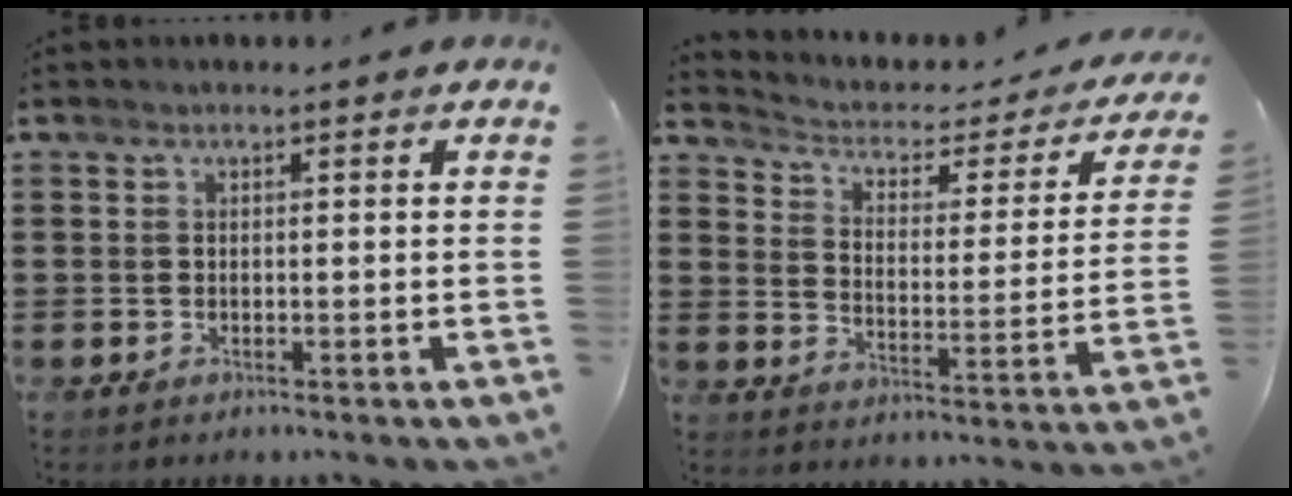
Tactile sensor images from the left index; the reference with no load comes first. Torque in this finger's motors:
{"motor_torque": [1.27, -0.86, 0.06, -0.04]}